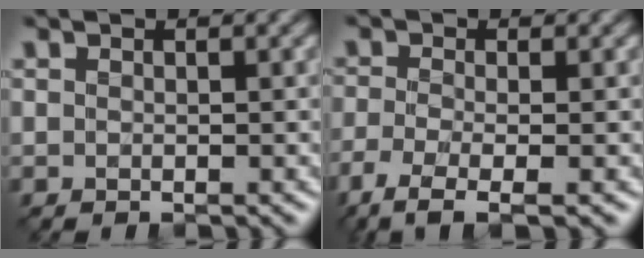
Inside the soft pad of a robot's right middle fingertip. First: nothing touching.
{"total": 4.4, "force": [-2.7, 1.2, 3.3], "torque": [-0.067, -0.015, -0.060]}